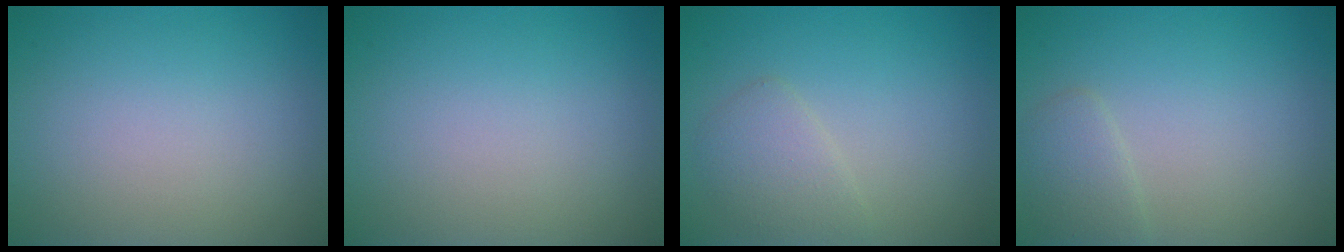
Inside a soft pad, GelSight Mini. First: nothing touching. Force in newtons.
{"total": 0.0}
{"total": 2.1, "press": 2.1, "slide": 0.1}
{"total": 1.7, "press": 1.7, "slide": 0.0}